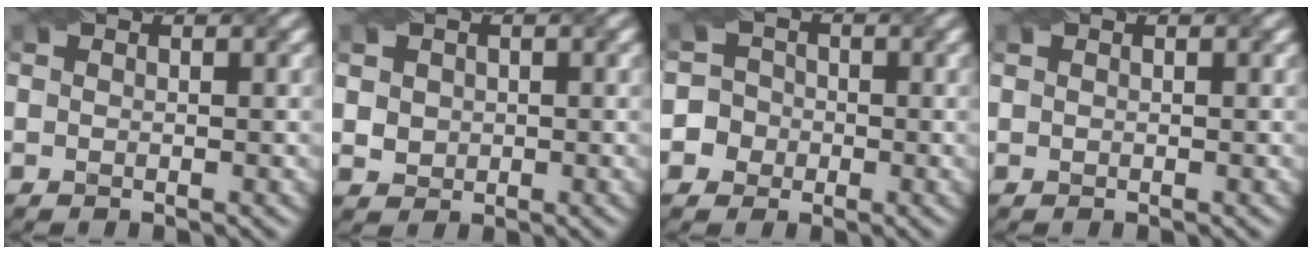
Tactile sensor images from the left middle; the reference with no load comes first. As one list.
[{"total": 1.9, "force": [0.6, 1.7, 0.7], "torque": [-0.014, 0.012, 0.019]}, {"total": 4.5, "force": [-1.6, 4.2, 0.4], "torque": [0.010, 0.016, -0.050]}, {"total": 0.0}]